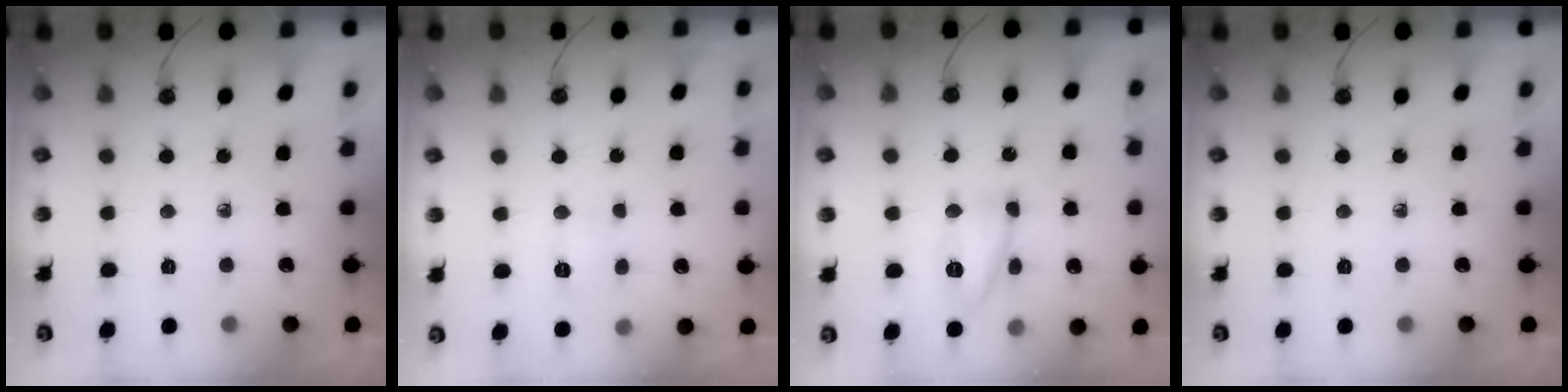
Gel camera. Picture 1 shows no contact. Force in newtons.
{"total": 4.8, "press": 4.7, "slide": 0.6}
{"total": 10.3, "press": 10.3, "slide": 0.5}
{"total": 0.0}